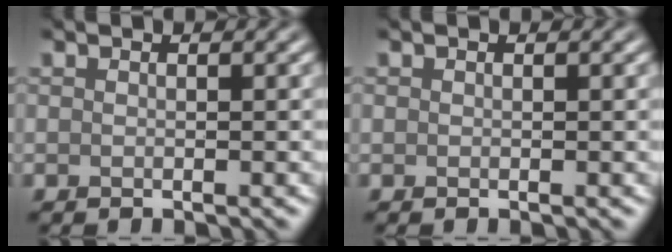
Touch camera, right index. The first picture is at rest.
{"total": 0.0}